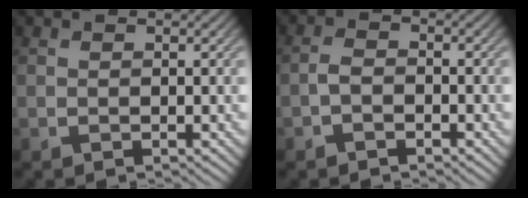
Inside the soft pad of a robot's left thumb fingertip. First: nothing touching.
{"total": 1.8, "force": [-1.2, 1.0, 1.0], "torque": [-0.019, 0.005, -0.028]}